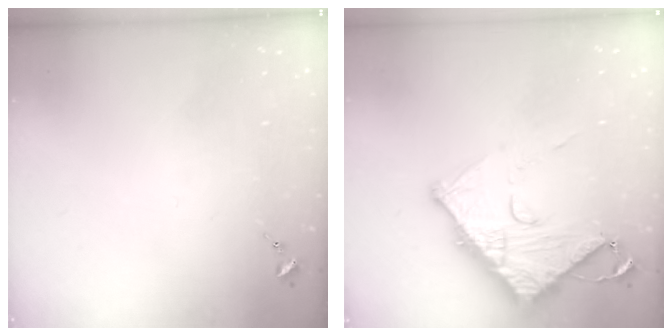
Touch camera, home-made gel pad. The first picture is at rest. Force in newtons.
{"total": 14.0, "press": 13.9, "slide": 1.3}